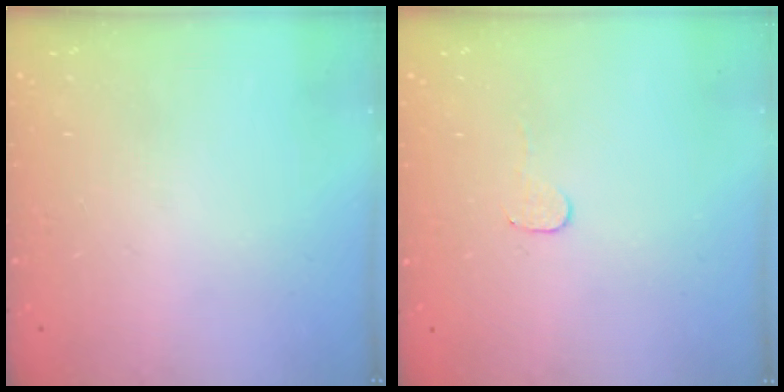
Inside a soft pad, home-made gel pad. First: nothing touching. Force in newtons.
{"total": 2.8, "press": 2.8, "slide": 0.2}